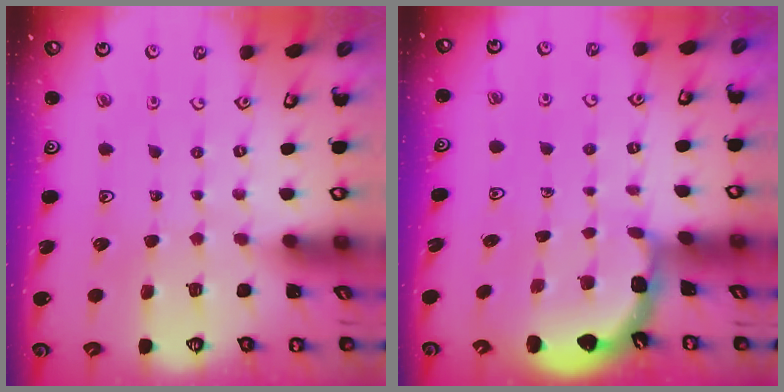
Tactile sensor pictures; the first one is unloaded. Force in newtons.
{"total": 2.1, "press": 2.1, "slide": 0.2}